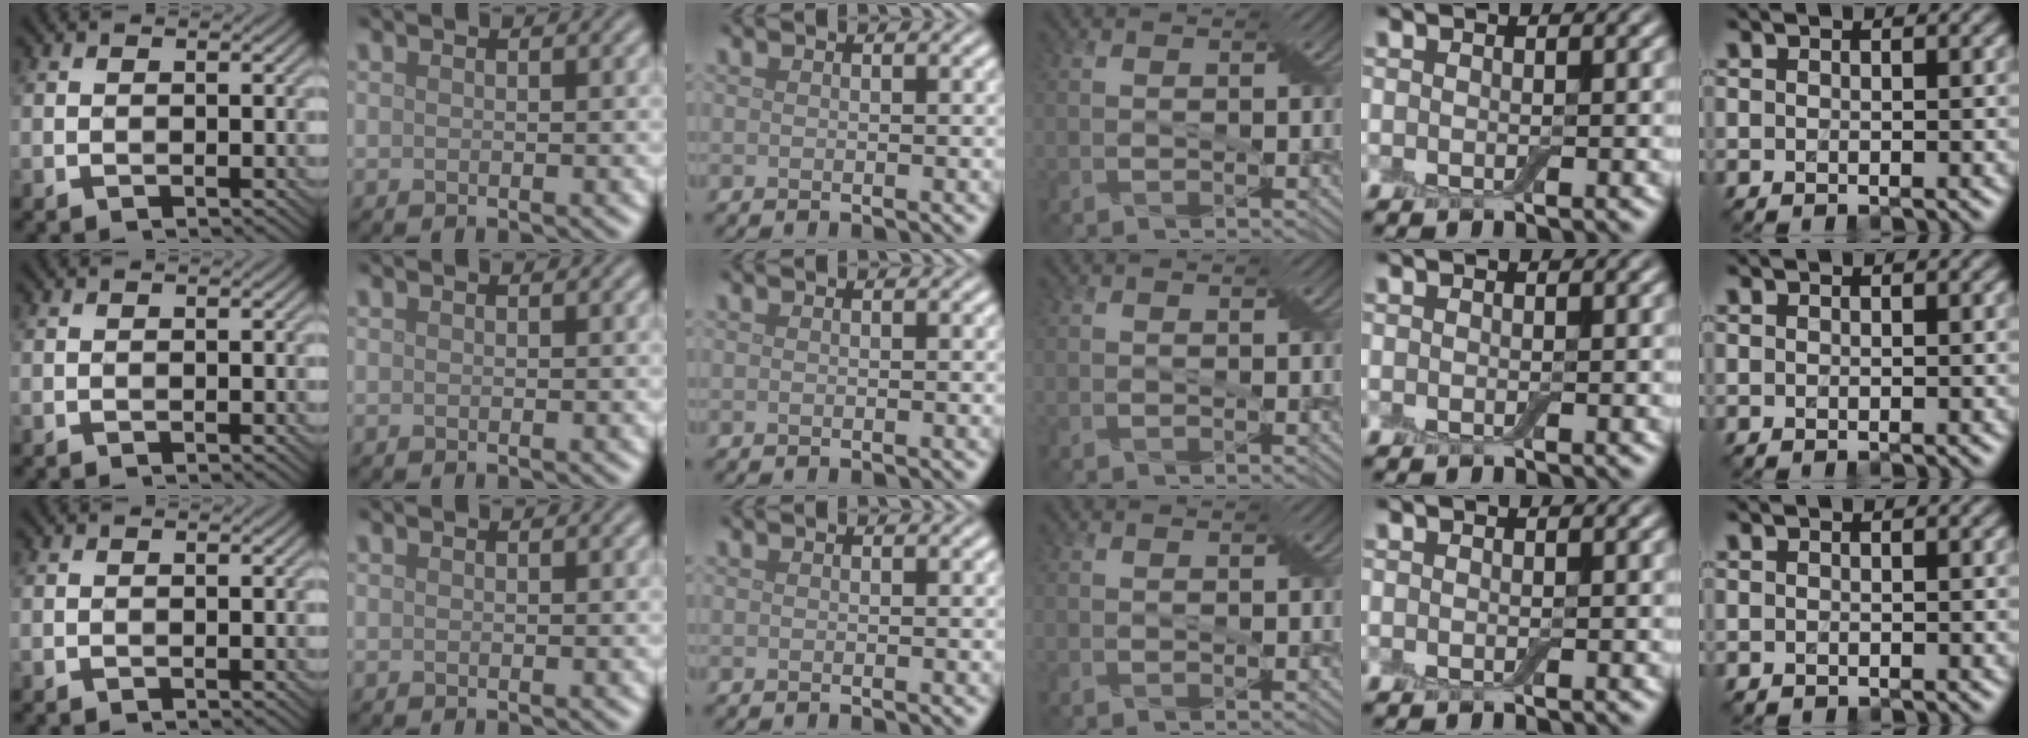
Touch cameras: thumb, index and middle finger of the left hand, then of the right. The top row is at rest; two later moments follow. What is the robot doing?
{"motion": "fold", "object": "apron"}